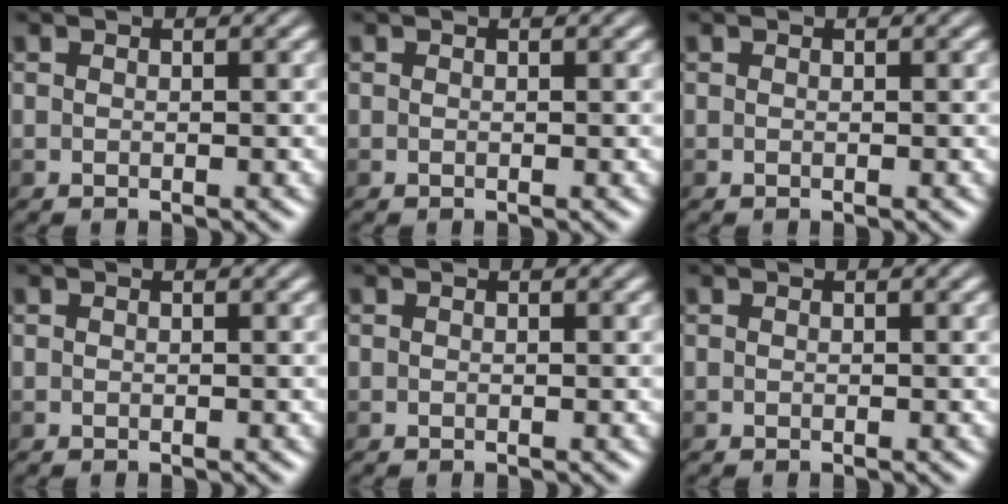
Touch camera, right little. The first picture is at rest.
{"total": 0.0}
{"total": 0.0}
{"total": 0.0}
{"total": 0.0}
{"total": 0.0}